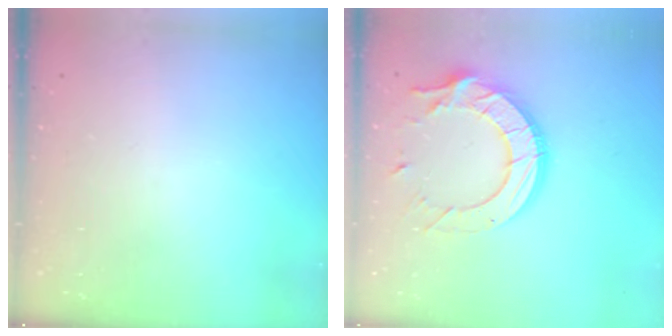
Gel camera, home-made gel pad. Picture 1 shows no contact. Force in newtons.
{"total": 16.0, "press": 15.9, "slide": 1.4}